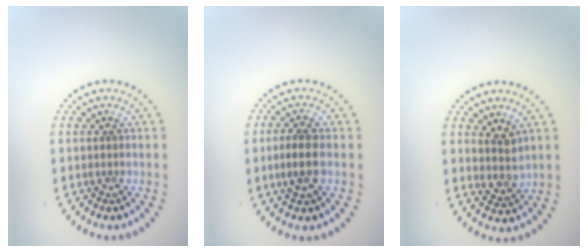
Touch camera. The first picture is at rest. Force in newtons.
{"total": 2.7, "press": 2.6, "slide": 0.6}
{"total": 2.4, "press": 2.0, "slide": 1.3}